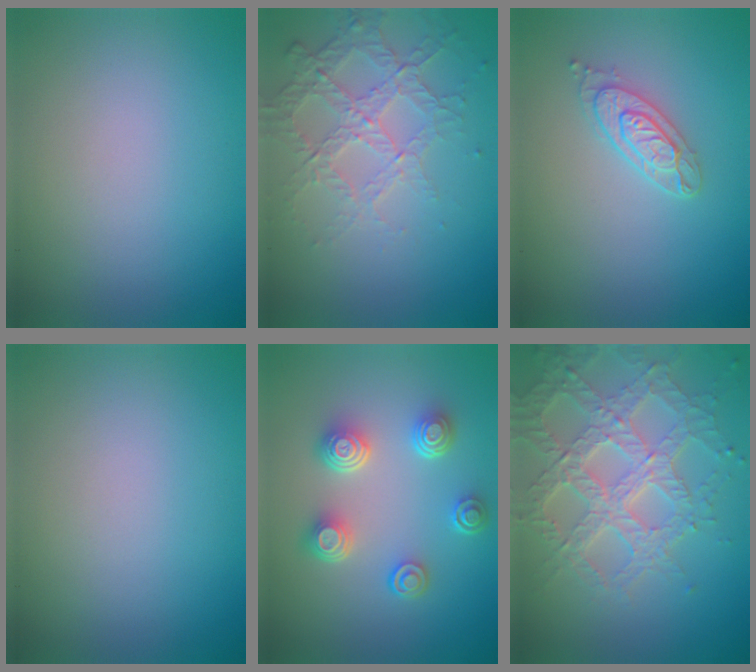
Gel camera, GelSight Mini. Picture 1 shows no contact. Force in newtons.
{"total": 4.2, "press": 3.0, "slide": 2.9}
{"total": 2.6, "press": 2.4, "slide": 1.1}
{"total": 0.0}
{"total": 4.7, "press": 3.5, "slide": 3.1}
{"total": 7.1, "press": 5.1, "slide": 4.9}